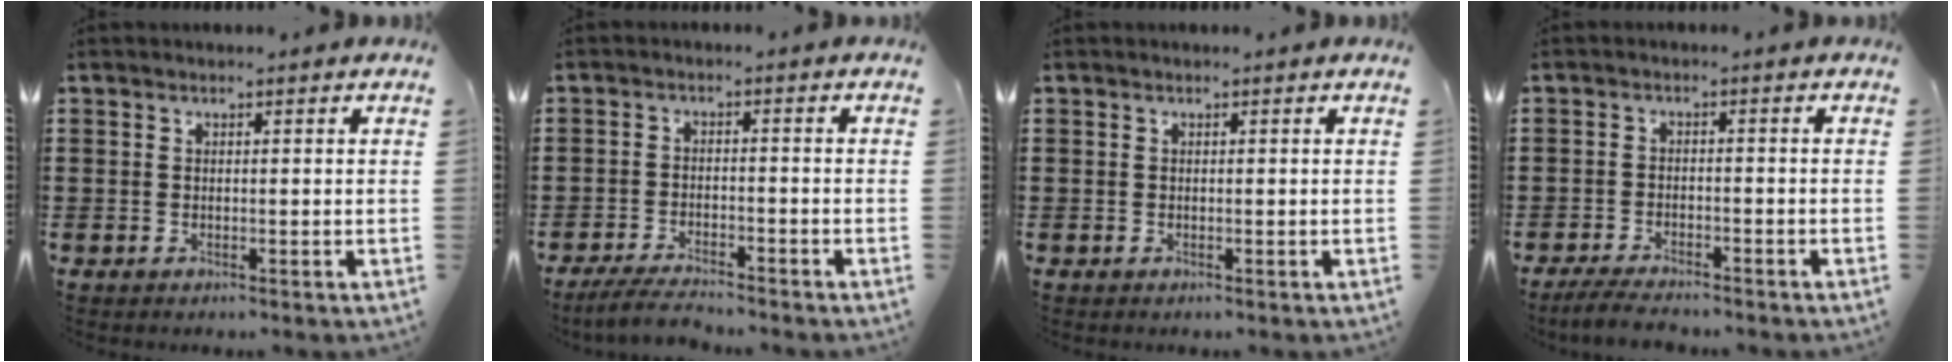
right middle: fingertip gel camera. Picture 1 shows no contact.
{"total": 3.9, "force": [-3.6, 0.4, 1.5], "torque": [-0.038, -0.006, -0.073]}
{"total": 0.0}
{"total": 3.3, "force": [-3.2, 0.4, 1.0], "torque": [-0.030, -0.005, -0.068]}